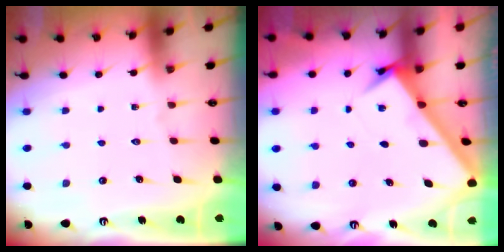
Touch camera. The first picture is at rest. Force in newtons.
{"total": 3.6, "press": 3.5, "slide": 0.3}